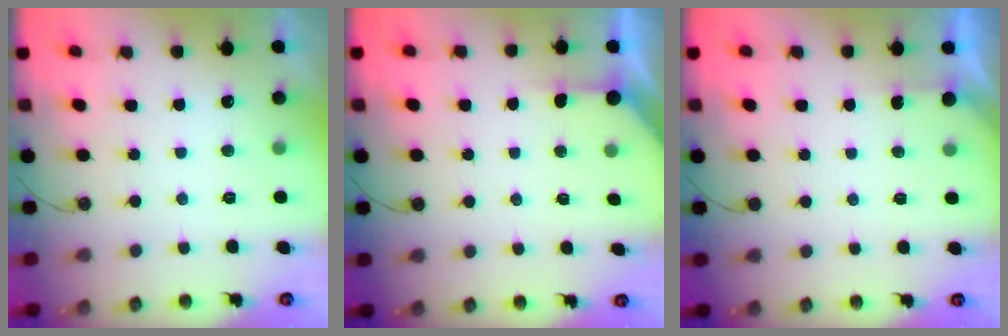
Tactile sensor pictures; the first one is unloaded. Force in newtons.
{"total": 2.4, "press": 2.4, "slide": 0.3}
{"total": 2.3, "press": 2.2, "slide": 0.3}